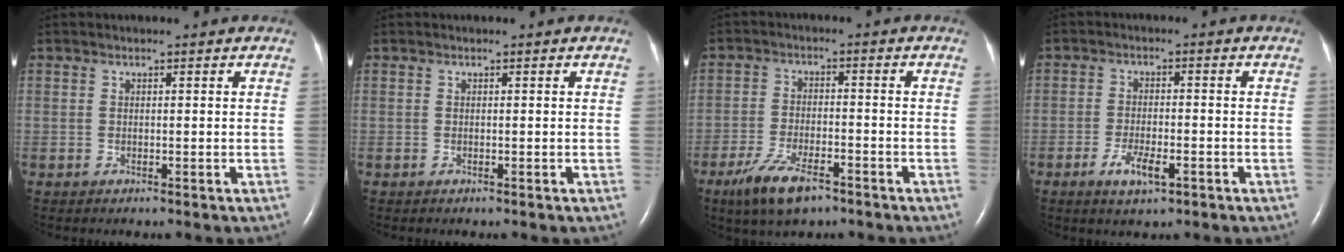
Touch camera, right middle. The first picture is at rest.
{"total": 0.0}
{"total": 7.9, "force": [-5.2, 2.3, 5.4], "torque": [-0.114, -0.011, -0.091]}
{"total": 4.6, "force": [-2.4, 1.4, 3.7], "torque": [-0.072, -0.002, -0.039]}